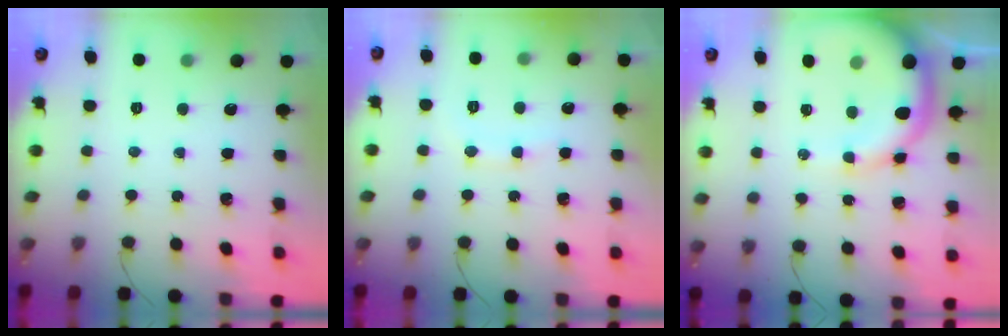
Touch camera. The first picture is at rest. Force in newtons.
{"total": 5.5, "press": 5.3, "slide": 1.6}
{"total": 12.0, "press": 11.8, "slide": 2.4}